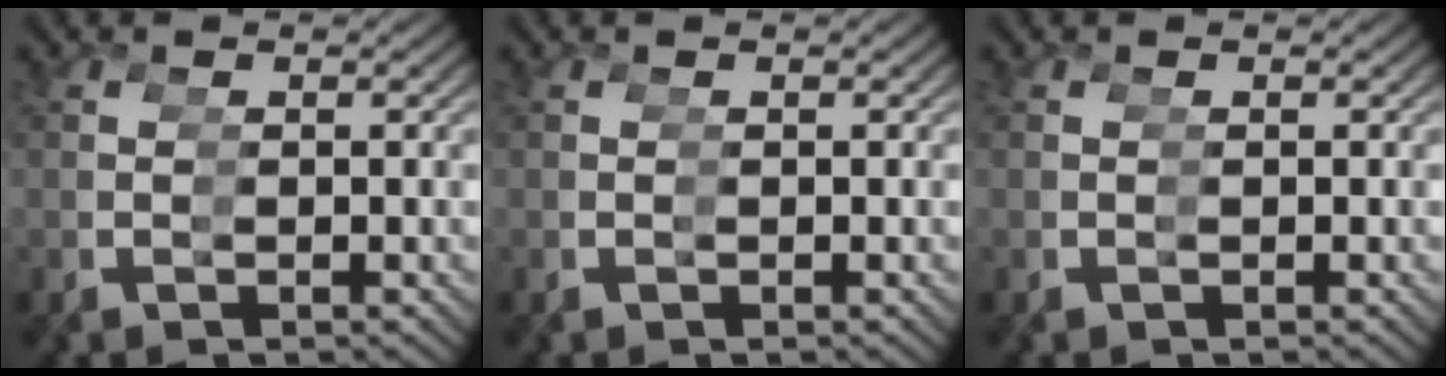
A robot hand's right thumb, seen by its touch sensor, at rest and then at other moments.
{"total": 0.0}
{"total": 0.0}